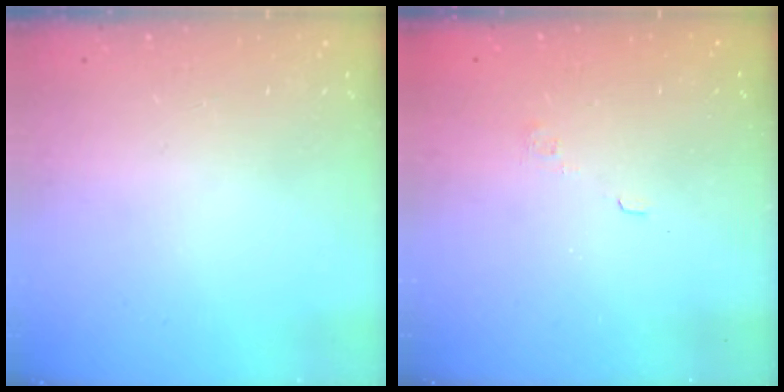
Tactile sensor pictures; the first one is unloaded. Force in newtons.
{"total": 3.4, "press": 3.3, "slide": 0.9}